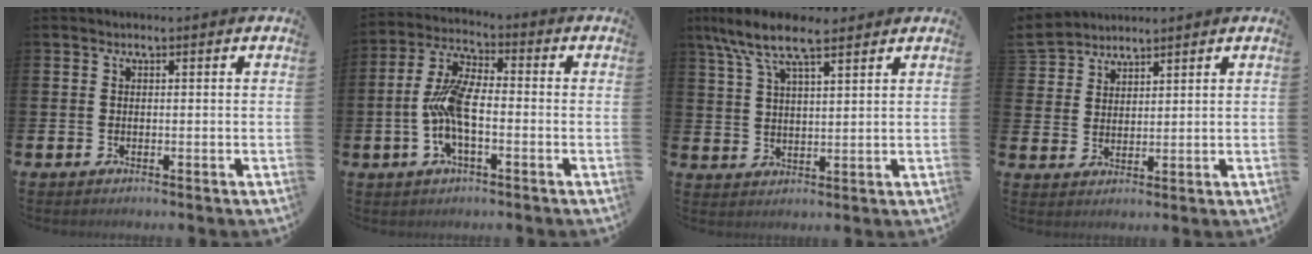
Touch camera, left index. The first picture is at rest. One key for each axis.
{"total": 8.1, "fx": -1.1, "fy": 3.2, "fz": 7.3, "tx": -0.163, "ty": -0.004, "tz": -0.026}
{"total": 8.6, "fx": 6.8, "fy": 2.6, "fz": 4.6, "tx": -0.104, "ty": -0.014, "tz": 0.123}
{"total": 4.1, "fx": 3.9, "fy": 1.1, "fz": -0.5, "tx": 0.000, "ty": -0.018, "tz": 0.073}